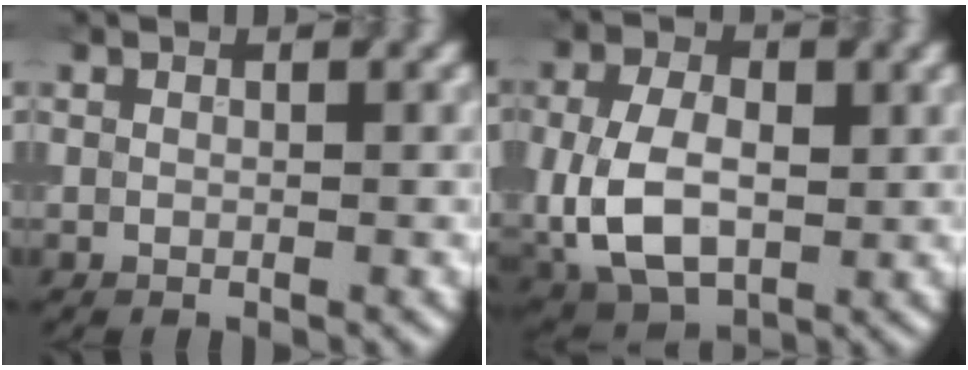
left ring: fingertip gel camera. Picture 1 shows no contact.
{"total": 8.0, "force": [-0.6, 5.4, 5.9], "torque": [-0.135, -0.006, -0.012]}